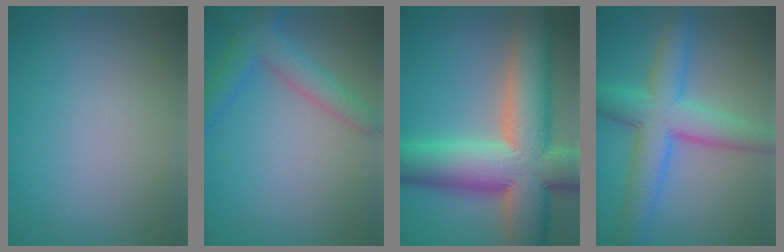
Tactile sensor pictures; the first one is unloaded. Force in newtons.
{"total": 3.9, "press": 3.9, "slide": 0.2}
{"total": 15.1, "press": 15.1, "slide": 1.0}
{"total": 7.2, "press": 7.2, "slide": 0.1}